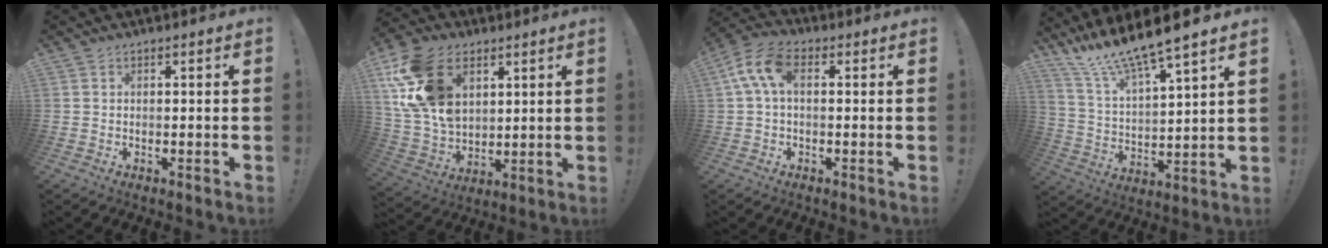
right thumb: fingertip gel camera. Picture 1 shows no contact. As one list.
[{"total": 20.2, "force": [8.2, 13.8, 12.2], "torque": [-0.246, -0.034, 0.153]}, {"total": 9.4, "force": [1.9, 5.1, 7.7], "torque": [-0.166, 0.007, 0.039]}, {"total": 12.1, "force": [10.8, -0.6, 5.5], "torque": [-0.126, -0.089, 0.185]}]